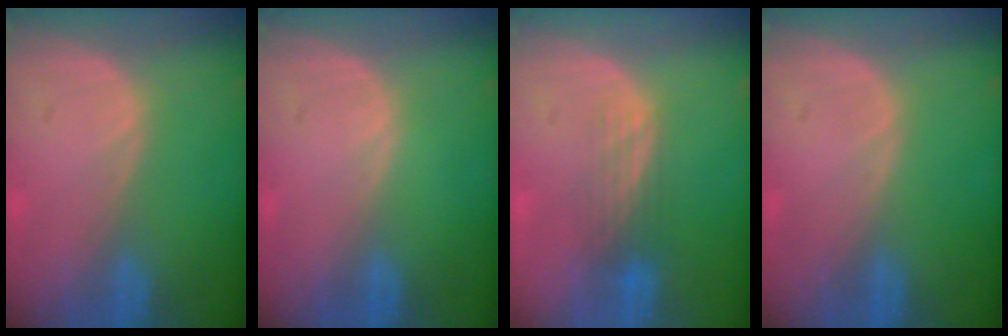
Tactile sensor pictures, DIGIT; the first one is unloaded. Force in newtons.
{"total": 0.0}
{"total": 3.7, "press": 3.1, "slide": 2.0}
{"total": 0.0}